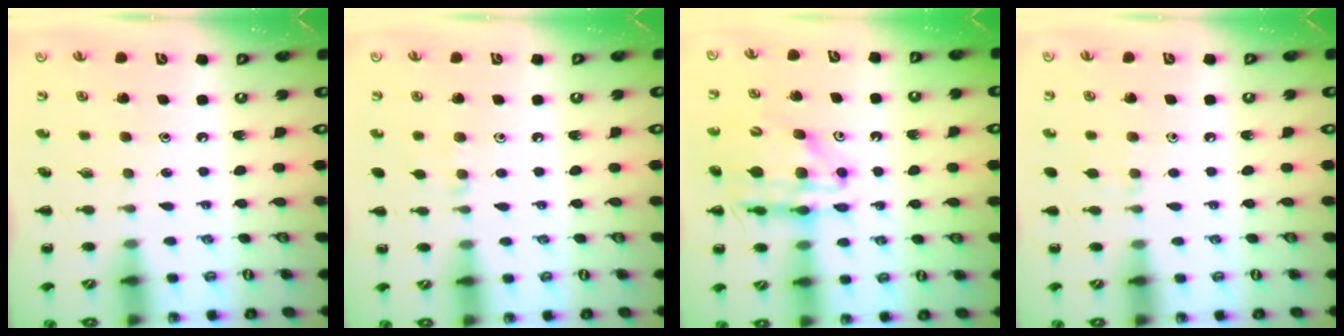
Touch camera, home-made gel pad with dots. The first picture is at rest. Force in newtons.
{"total": 4.9, "press": 4.6, "slide": 1.7}
{"total": 13.9, "press": 13.4, "slide": 3.7}
{"total": 5.8, "press": 5.4, "slide": 2.3}